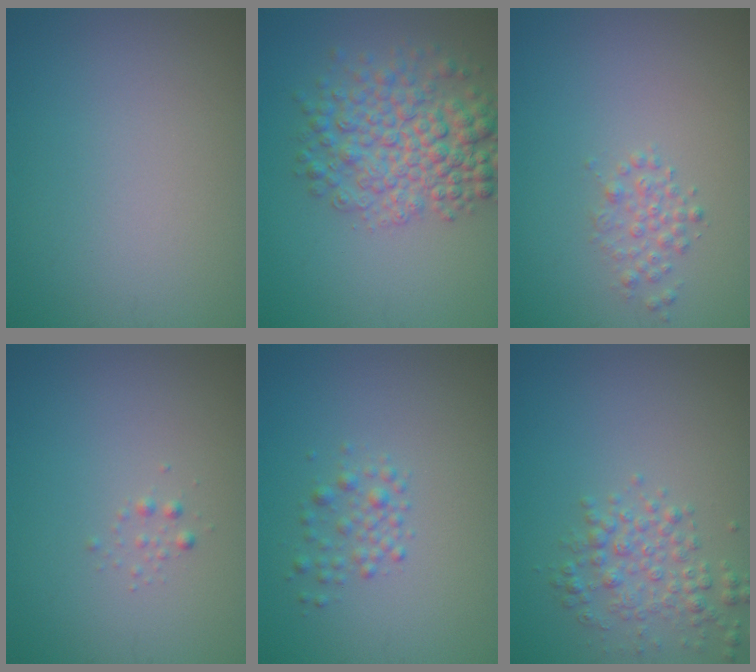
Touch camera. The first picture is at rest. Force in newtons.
{"total": 6.5, "press": 6.5, "slide": 0.2}
{"total": 1.5, "press": 1.5, "slide": 0.1}
{"total": 0.6, "press": 0.6, "slide": 0.0}
{"total": 1.6, "press": 1.6, "slide": 0.0}
{"total": 2.7, "press": 2.7, "slide": 0.1}